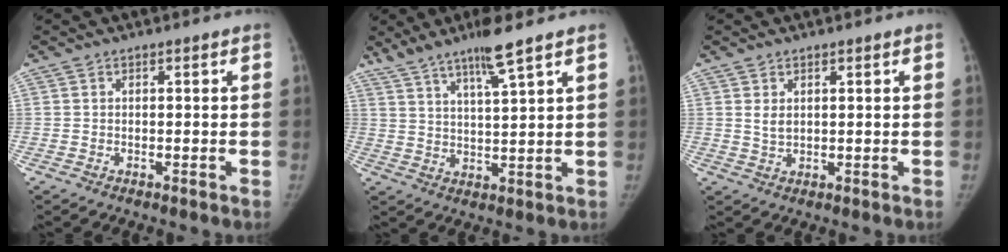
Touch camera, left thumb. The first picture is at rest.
{"total": 8.5, "force": [6.1, 0.0, 5.9], "torque": [-0.109, -0.026, 0.111]}
{"total": 2.2, "force": [0.9, 1.3, 1.4], "torque": [-0.020, -0.009, 0.022]}